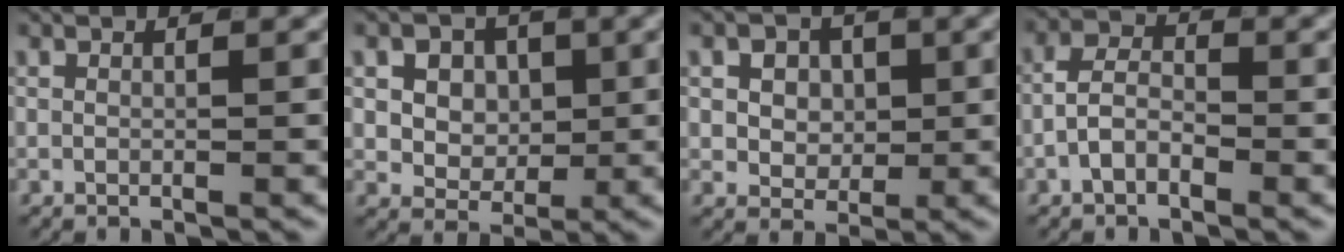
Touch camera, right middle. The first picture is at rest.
{"total": 6.4, "force": [0.0, 5.8, 2.9], "torque": [-0.059, -0.020, 0.001]}
{"total": 4.4, "force": [0.1, 3.9, 2.1], "torque": [-0.035, -0.022, 0.007]}
{"total": 2.9, "force": [-1.4, 1.8, 1.9], "torque": [-0.026, -0.003, -0.030]}